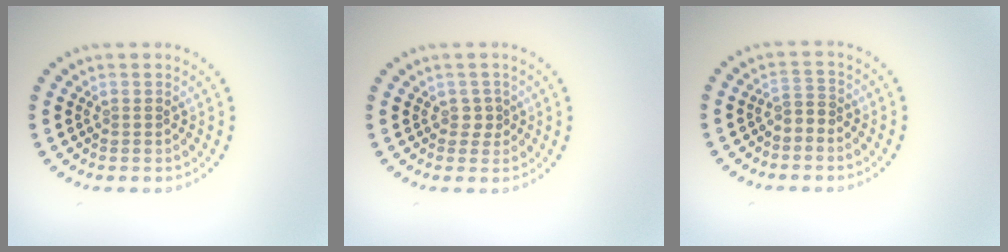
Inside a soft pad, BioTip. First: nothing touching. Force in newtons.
{"total": 1.0, "press": 0.8, "slide": 0.5}
{"total": 1.6, "press": 1.0, "slide": 1.2}